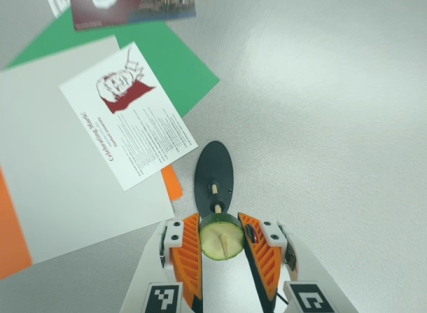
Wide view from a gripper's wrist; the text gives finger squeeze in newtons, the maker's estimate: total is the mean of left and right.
{"total": 11.3, "left": 10.9, "right": 11.7}